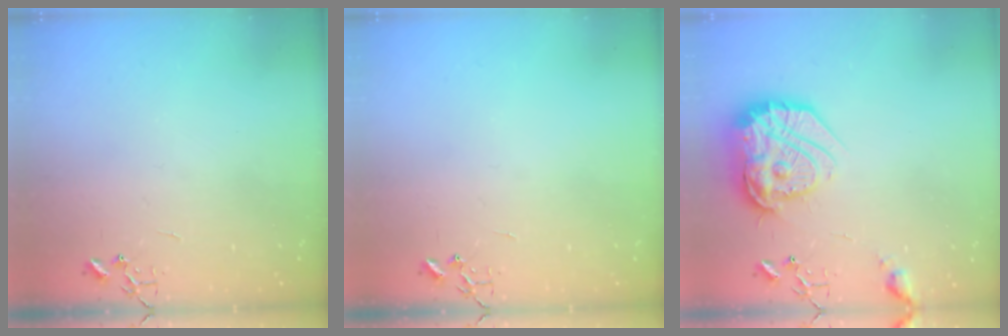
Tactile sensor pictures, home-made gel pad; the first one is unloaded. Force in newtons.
{"total": 0.0}
{"total": 21.6, "press": 21.5, "slide": 1.7}